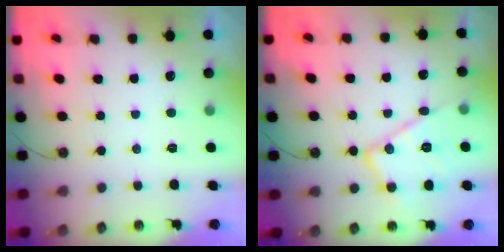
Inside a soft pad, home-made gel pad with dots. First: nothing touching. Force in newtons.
{"total": 16.2, "press": 16.2, "slide": 1.1}